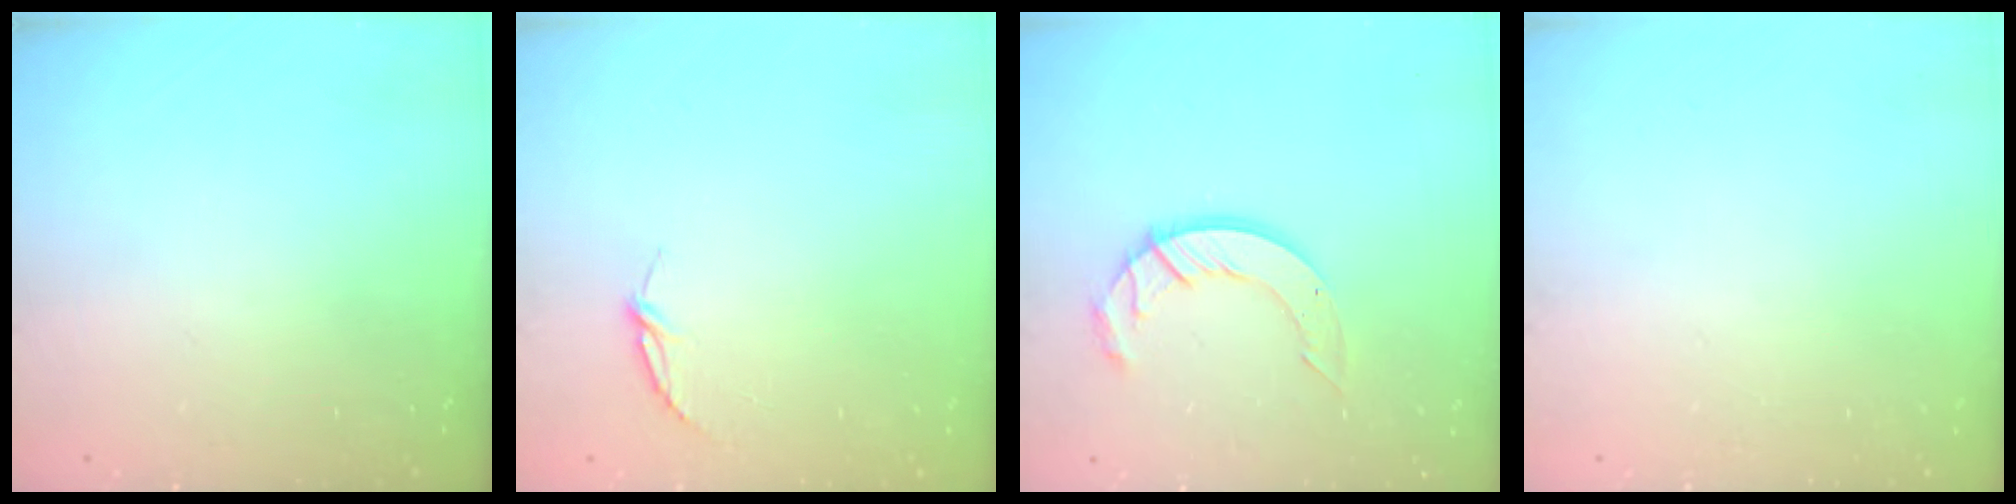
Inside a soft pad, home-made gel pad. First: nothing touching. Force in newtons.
{"total": 4.2, "press": 4.2, "slide": 0.5}
{"total": 9.8, "press": 9.8, "slide": 0.9}
{"total": 0.0}